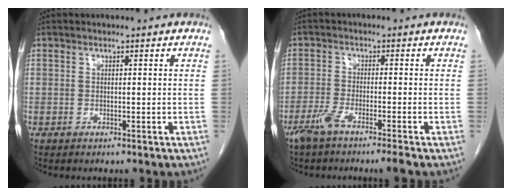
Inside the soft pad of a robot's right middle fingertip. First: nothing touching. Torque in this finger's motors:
{"motor_torque": [0.72, -0.43, 0.32, 0.08]}